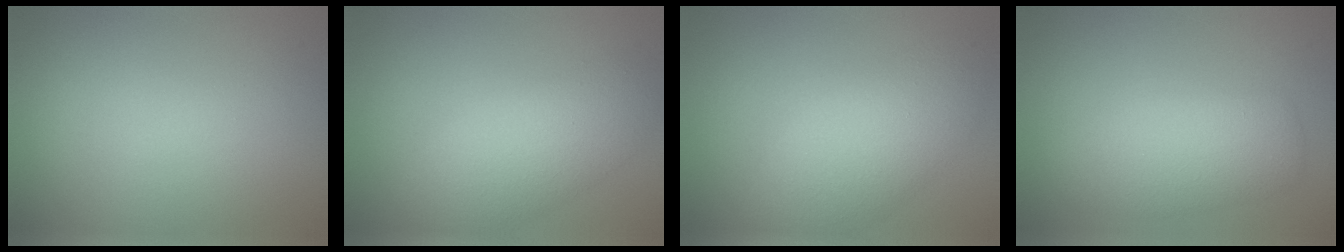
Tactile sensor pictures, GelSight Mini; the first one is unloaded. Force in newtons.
{"total": 5.0, "press": 5.0, "slide": 0.3}
{"total": 5.5, "press": 5.4, "slide": 0.5}
{"total": 4.9, "press": 4.9, "slide": 0.1}